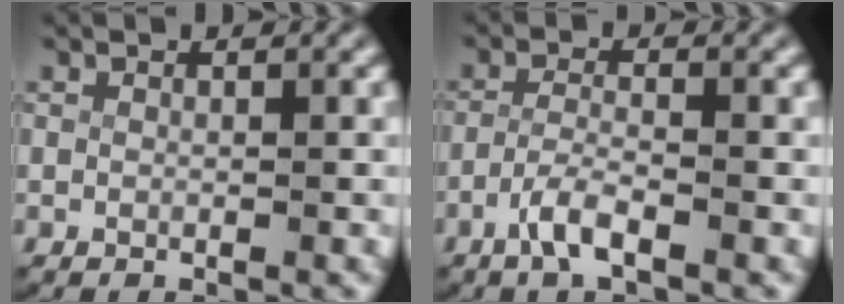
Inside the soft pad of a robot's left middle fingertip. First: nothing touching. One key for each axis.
{"total": 2.9, "fx": -2.0, "fy": 0.5, "fz": 2.0, "tx": -0.051, "ty": -0.009, "tz": -0.034}